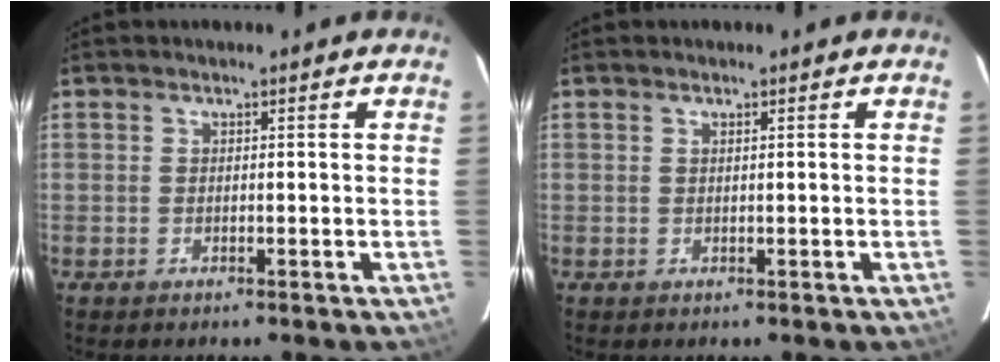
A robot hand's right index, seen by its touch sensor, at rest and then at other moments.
{"total": 0.5, "force": [0.2, -0.2, 0.4], "torque": [-0.009, 0.002, 0.004]}